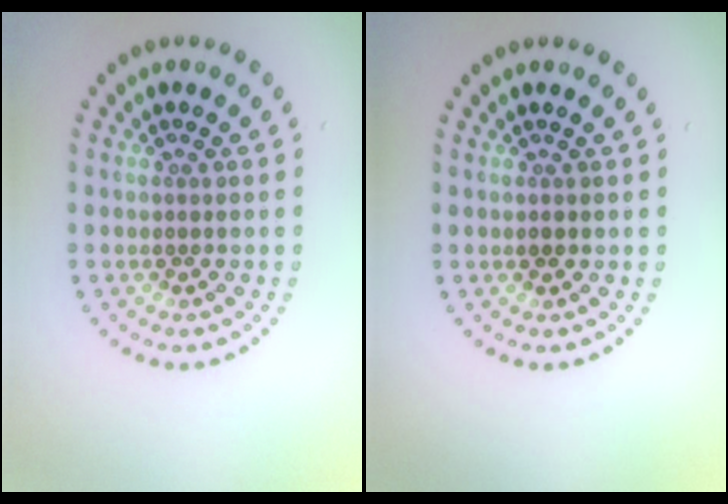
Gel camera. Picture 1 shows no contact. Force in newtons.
{"total": 0.8, "press": 0.8, "slide": 0.2}